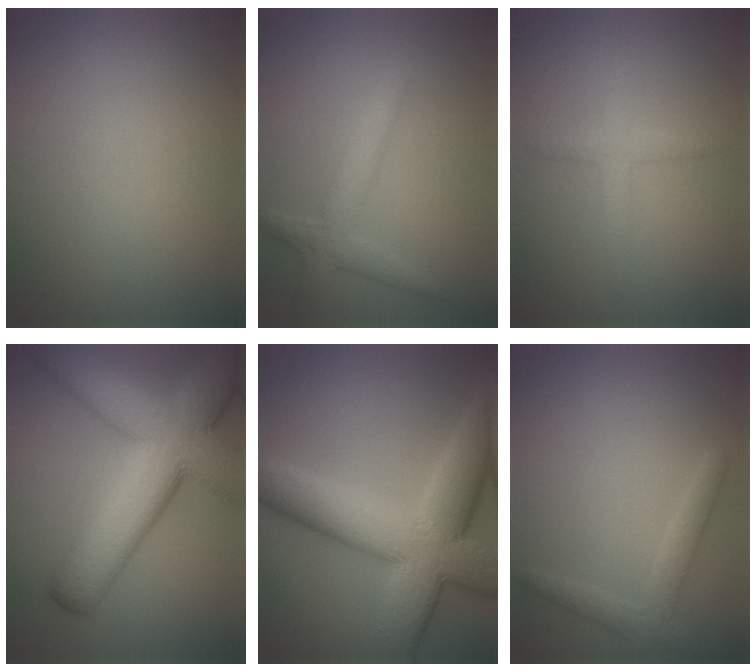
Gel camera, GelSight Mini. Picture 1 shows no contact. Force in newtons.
{"total": 2.7, "press": 2.7, "slide": 0.1}
{"total": 1.6, "press": 1.6, "slide": 0.1}
{"total": 13.1, "press": 13.1, "slide": 1.1}
{"total": 11.8, "press": 11.7, "slide": 0.9}
{"total": 2.3, "press": 2.3, "slide": 0.2}